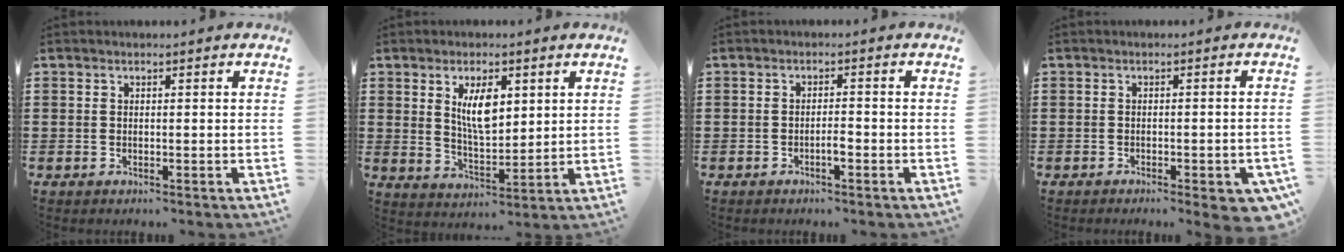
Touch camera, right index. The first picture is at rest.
{"total": 6.6, "force": [2.4, 2.6, 5.6], "torque": [-0.102, -0.001, 0.038]}
{"total": 2.0, "force": [-1.0, 0.4, 1.6], "torque": [-0.032, 0.001, -0.018]}
{"total": 2.3, "force": [-1.4, 0.3, 1.7], "torque": [-0.029, 0.000, -0.025]}